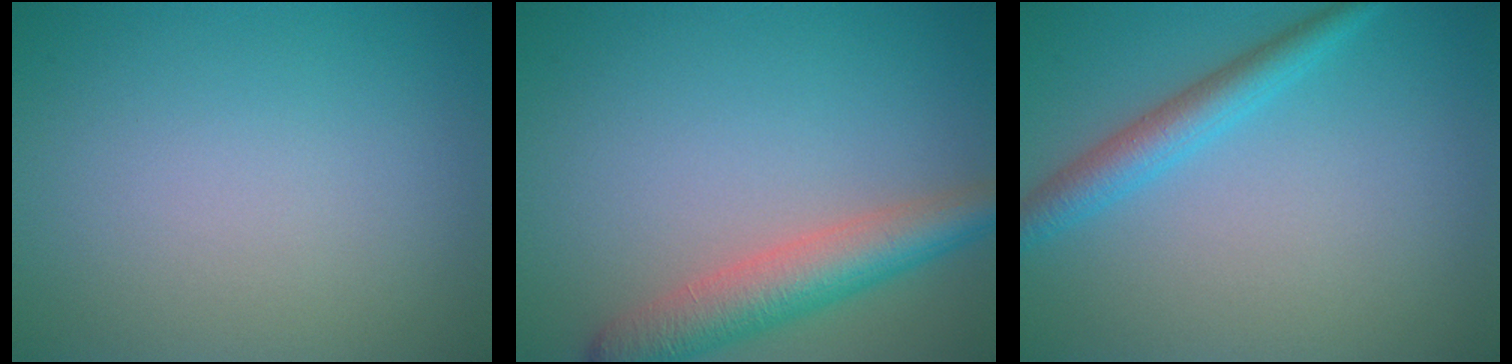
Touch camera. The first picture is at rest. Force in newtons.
{"total": 5.2, "press": 5.2, "slide": 0.3}
{"total": 3.1, "press": 3.1, "slide": 0.1}